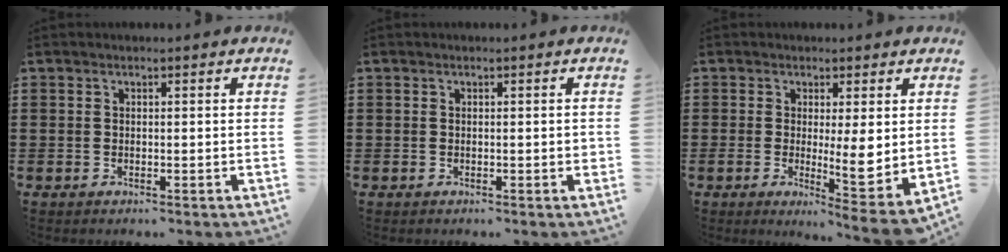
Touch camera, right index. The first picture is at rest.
{"total": 0.6, "force": [-0.1, 0.2, 0.6], "torque": [-0.011, 0.000, 0.000]}
{"total": 5.6, "force": [1.0, 1.2, 5.4], "torque": [-0.080, -0.028, 0.014]}